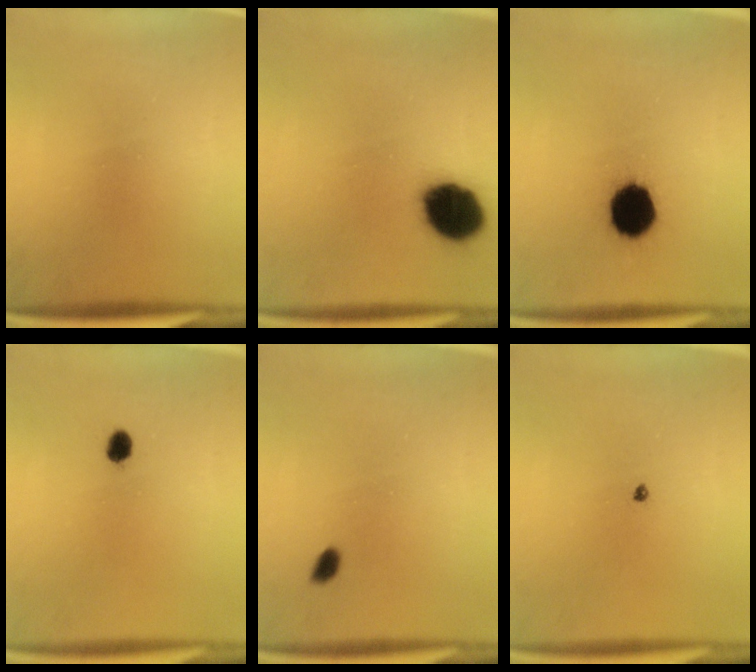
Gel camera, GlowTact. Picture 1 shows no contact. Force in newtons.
{"total": 11.9}
{"total": 11.9}
{"total": 2.1}
{"total": 1.4}
{"total": 0.6}